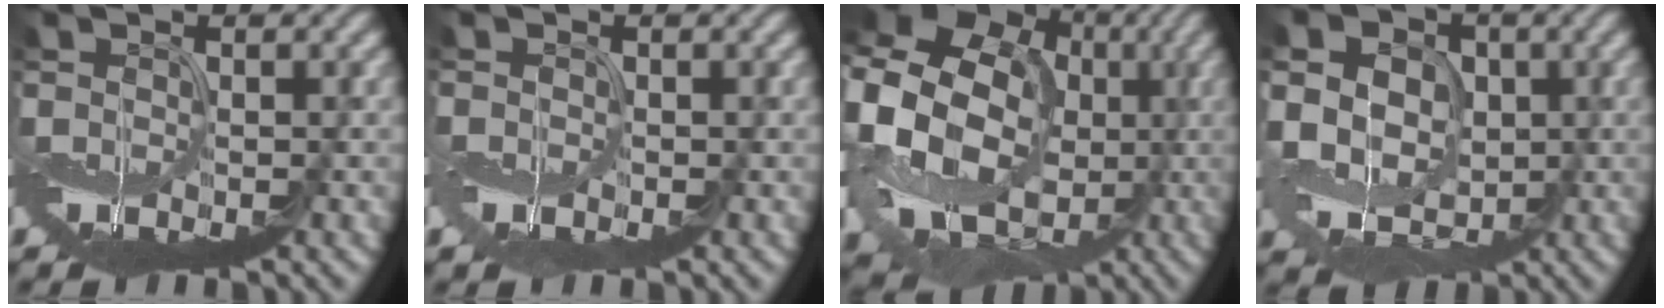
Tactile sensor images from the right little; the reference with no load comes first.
{"total": 1.3, "force": [-0.6, 1.0, 0.5], "torque": [-0.016, -0.007, -0.013]}
{"total": 18.5, "force": [0.6, 15.4, 10.2], "torque": [-0.221, 0.005, -0.002]}
{"total": 12.0, "force": [2.2, 9.7, 6.8], "torque": [-0.140, 0.025, 0.027]}